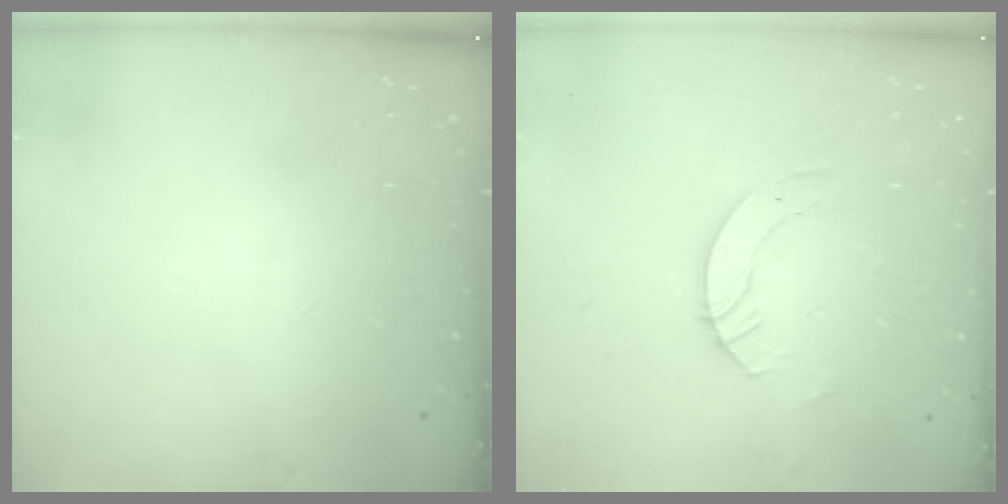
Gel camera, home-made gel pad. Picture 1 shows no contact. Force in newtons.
{"total": 3.5, "press": 3.5, "slide": 0.3}